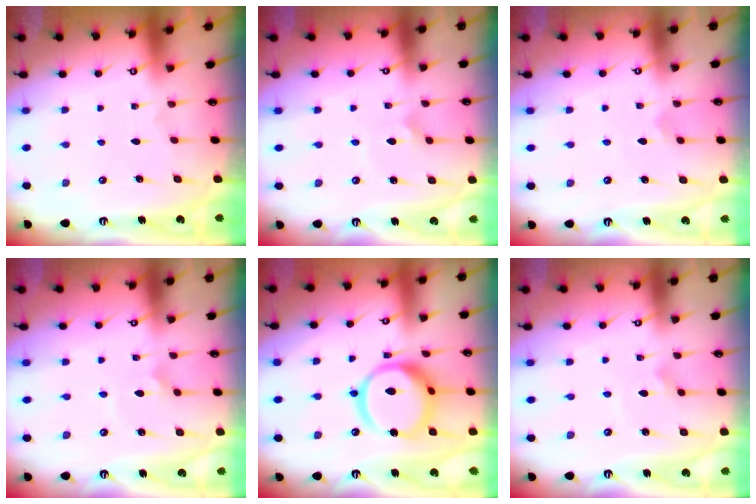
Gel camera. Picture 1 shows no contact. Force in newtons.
{"total": 3.6, "press": 3.6, "slide": 0.5}
{"total": 2.8, "press": 2.8, "slide": 0.4}
{"total": 3.6, "press": 3.6, "slide": 0.5}
{"total": 17.3, "press": 17.2, "slide": 1.8}
{"total": 1.5, "press": 1.5, "slide": 0.0}